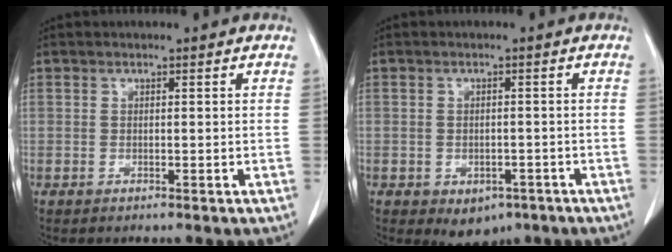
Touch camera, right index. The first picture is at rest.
{"total": 4.5, "force": [-2.6, 3.1, 1.9], "torque": [-0.014, 0.004, -0.022]}